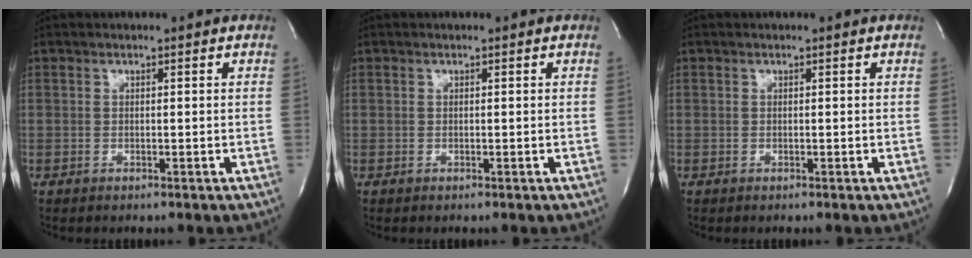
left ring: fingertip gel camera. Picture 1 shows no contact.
{"total": 0.0}
{"total": 0.0}